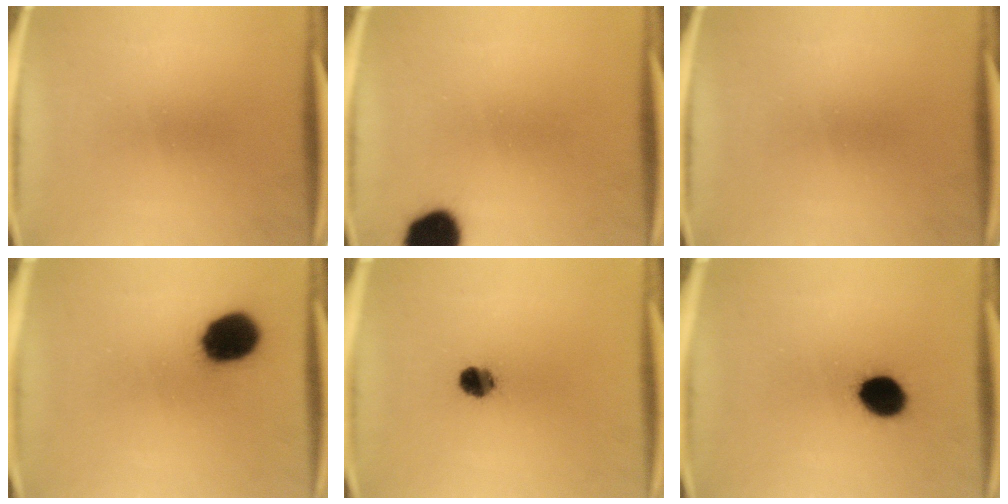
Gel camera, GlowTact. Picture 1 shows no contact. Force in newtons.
{"total": 10.9}
{"total": 0.0}
{"total": 13.4}
{"total": 4.9}
{"total": 9.2}